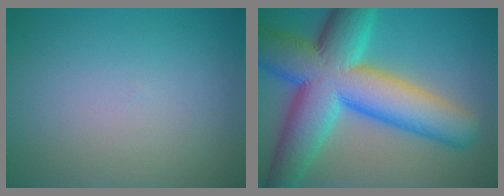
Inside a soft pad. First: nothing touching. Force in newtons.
{"total": 14.4, "press": 14.4, "slide": 0.3}